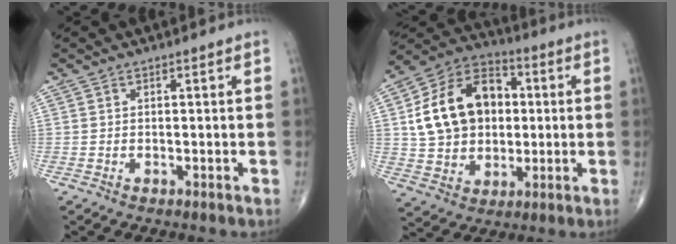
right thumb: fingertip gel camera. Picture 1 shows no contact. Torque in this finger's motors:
{"motor_torque": [2.33, 2.26, 0.83, -0.48, 0.17]}